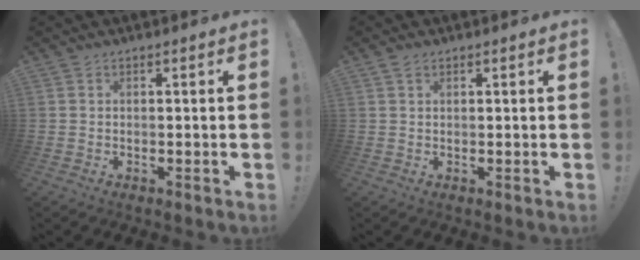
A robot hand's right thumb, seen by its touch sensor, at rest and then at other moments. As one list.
[{"total": 1.2, "force": [0.7, 0.8, 0.5], "torque": [-0.006, 0.000, 0.013]}]